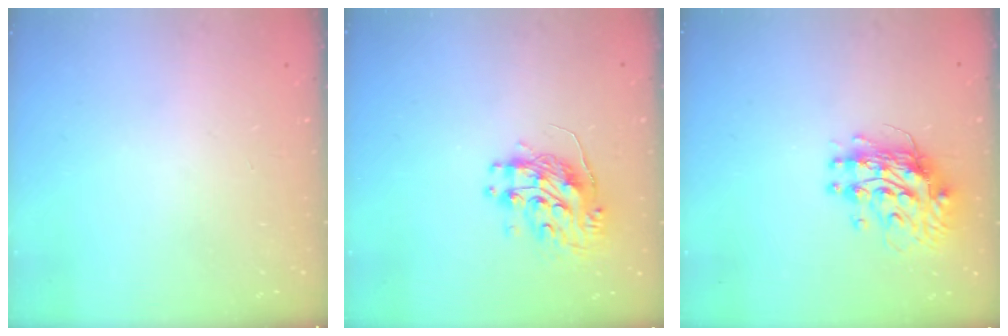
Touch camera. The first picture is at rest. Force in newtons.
{"total": 10.7, "press": 10.6, "slide": 1.2}
{"total": 11.0, "press": 10.9, "slide": 1.0}